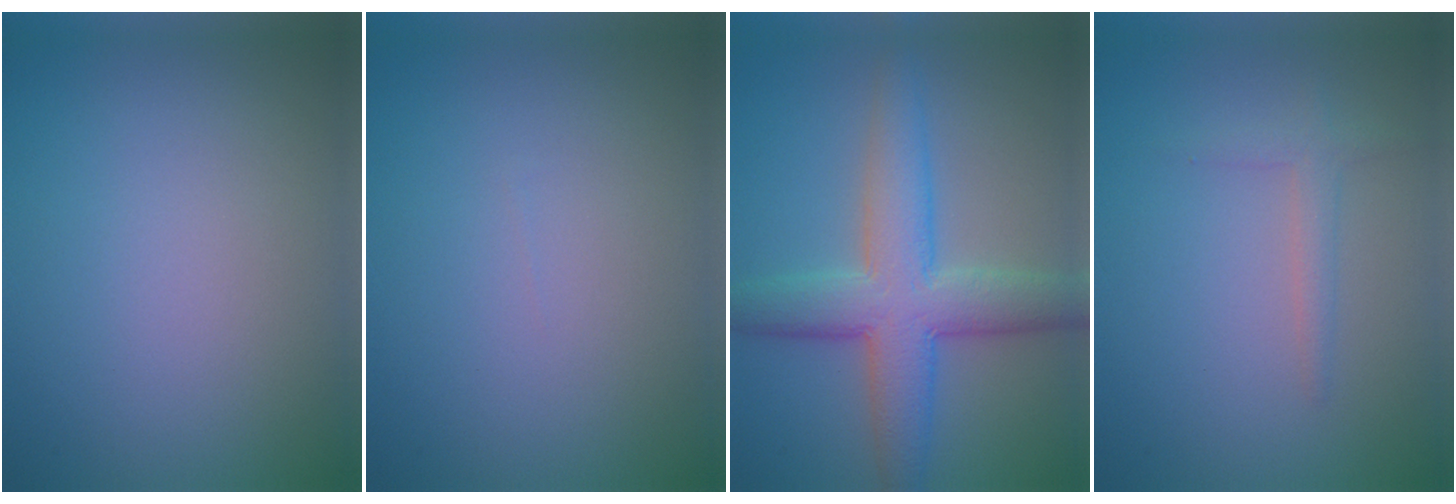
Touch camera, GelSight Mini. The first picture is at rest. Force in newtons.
{"total": 0.0}
{"total": 7.3, "press": 7.3, "slide": 0.3}
{"total": 1.6, "press": 1.6, "slide": 0.1}